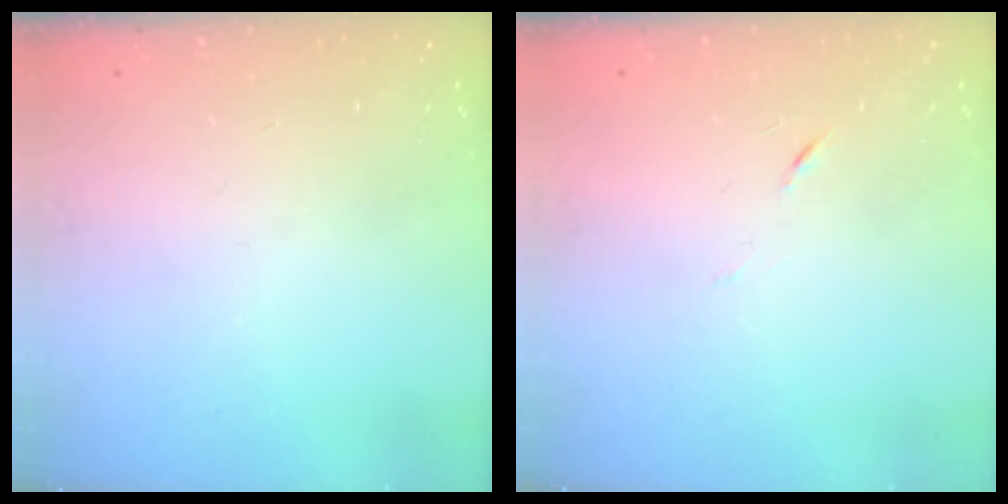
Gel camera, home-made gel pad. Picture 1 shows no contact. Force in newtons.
{"total": 3.7, "press": 3.6, "slide": 0.9}